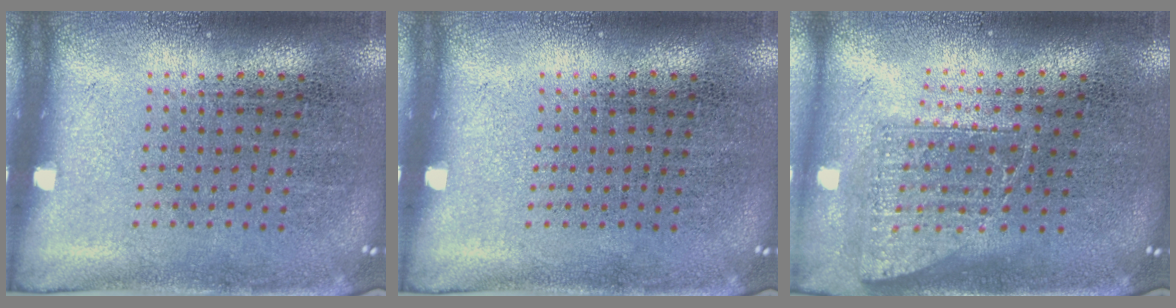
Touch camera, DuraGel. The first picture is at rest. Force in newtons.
{"total": 0.0}
{"total": 1.7, "press": 1.3, "slide": 1.1}